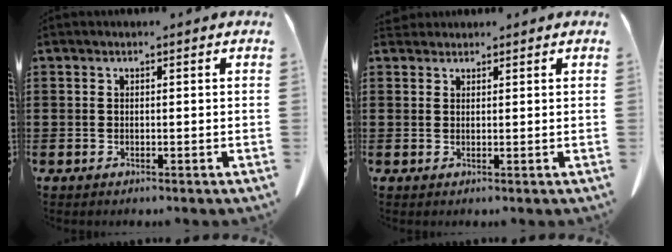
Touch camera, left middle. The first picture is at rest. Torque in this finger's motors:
{"motor_torque": [0.09, 0.06, 0.04, 0.00]}